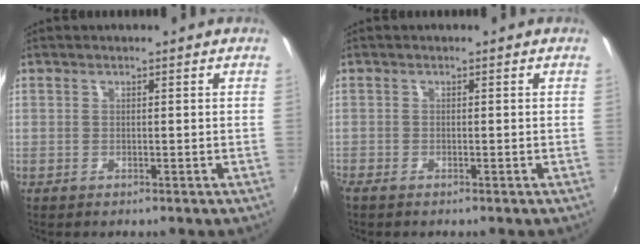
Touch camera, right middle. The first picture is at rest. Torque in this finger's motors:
{"motor_torque": [0.60, -0.54, 0.22, 0.09]}